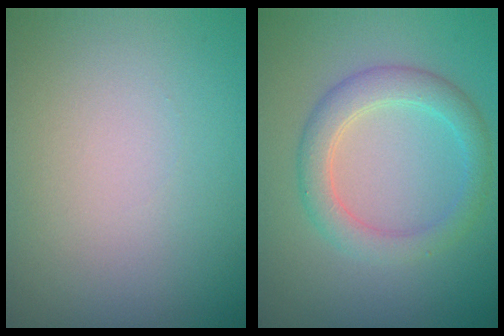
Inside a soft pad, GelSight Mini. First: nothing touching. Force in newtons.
{"total": 3.4, "press": 3.4, "slide": 0.1}